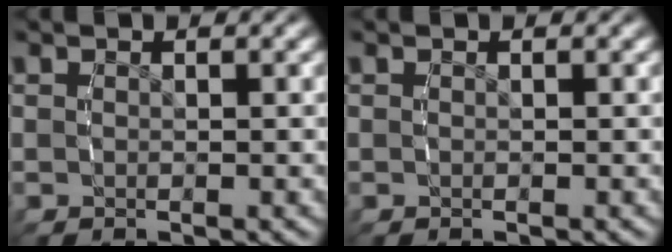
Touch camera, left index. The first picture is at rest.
{"total": 0.0}